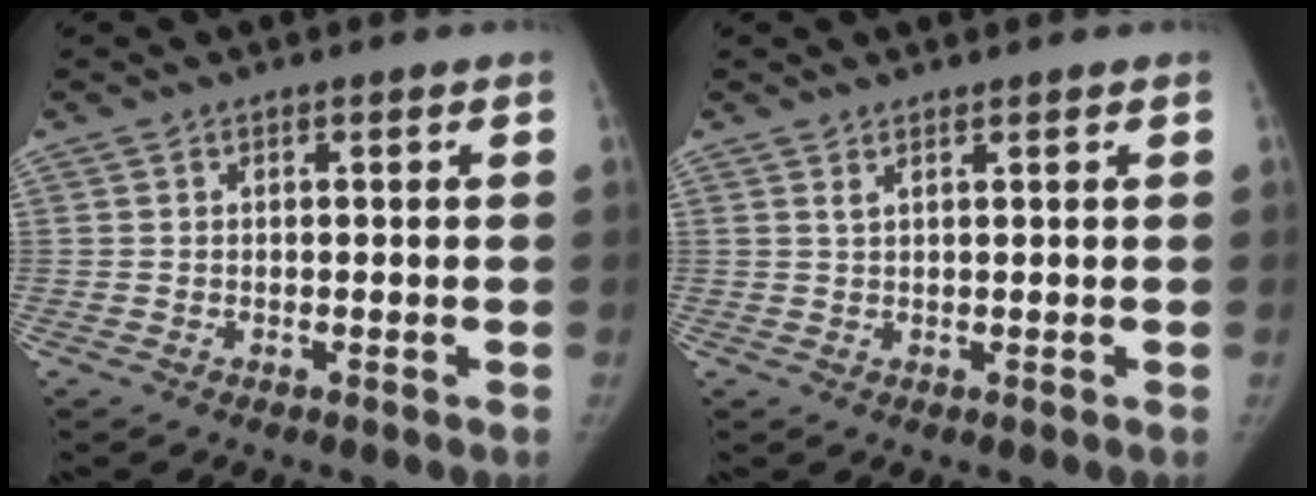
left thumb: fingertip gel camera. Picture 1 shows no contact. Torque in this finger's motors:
{"motor_torque": [-0.10, -0.21, 0.13, -0.07, 0.03]}